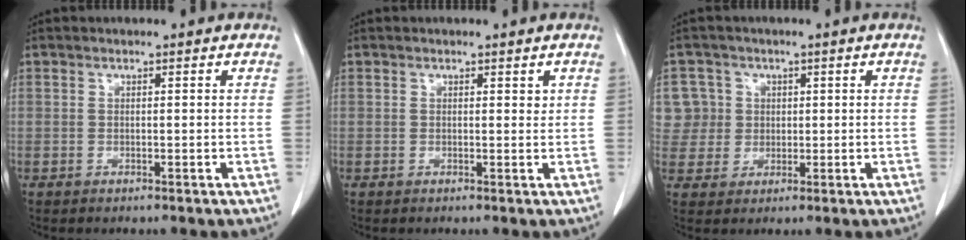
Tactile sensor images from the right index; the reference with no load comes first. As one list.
[{"total": 0.7, "force": [0.4, 0.4, 0.4], "torque": [0.000, -0.001, 0.003]}, {"total": 6.3, "force": [1.6, 6.1, -0.1], "torque": [0.013, 0.019, 0.038]}]